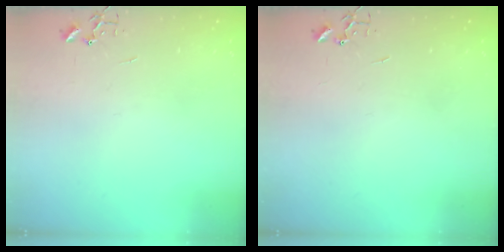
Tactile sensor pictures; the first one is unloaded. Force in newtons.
{"total": 0.0}